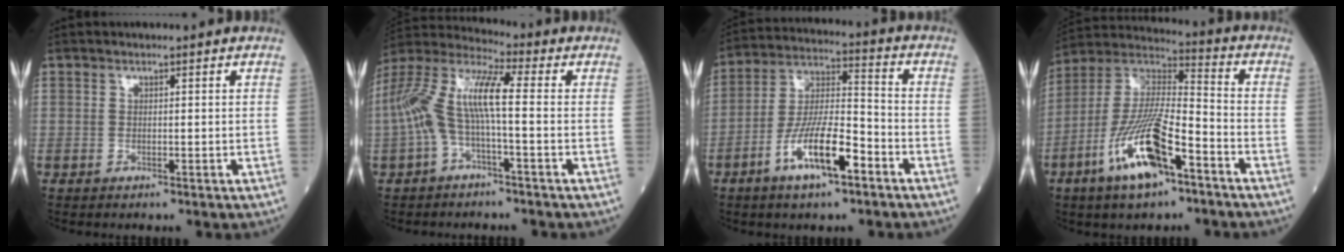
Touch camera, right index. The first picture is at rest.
{"total": 11.3, "force": [-1.3, 1.9, 11.0], "torque": [-0.241, 0.037, -0.034]}
{"total": 11.8, "force": [-5.9, 2.6, 9.9], "torque": [-0.188, -0.001, -0.109]}
{"total": 15.4, "force": [-7.5, 3.9, 12.8], "torque": [-0.259, -0.004, -0.136]}